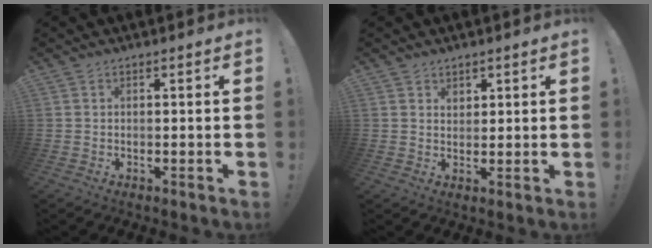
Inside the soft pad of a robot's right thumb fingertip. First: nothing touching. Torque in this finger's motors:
{"motor_torque": [0.28, 0.04, -0.16, 0.06, -0.03]}